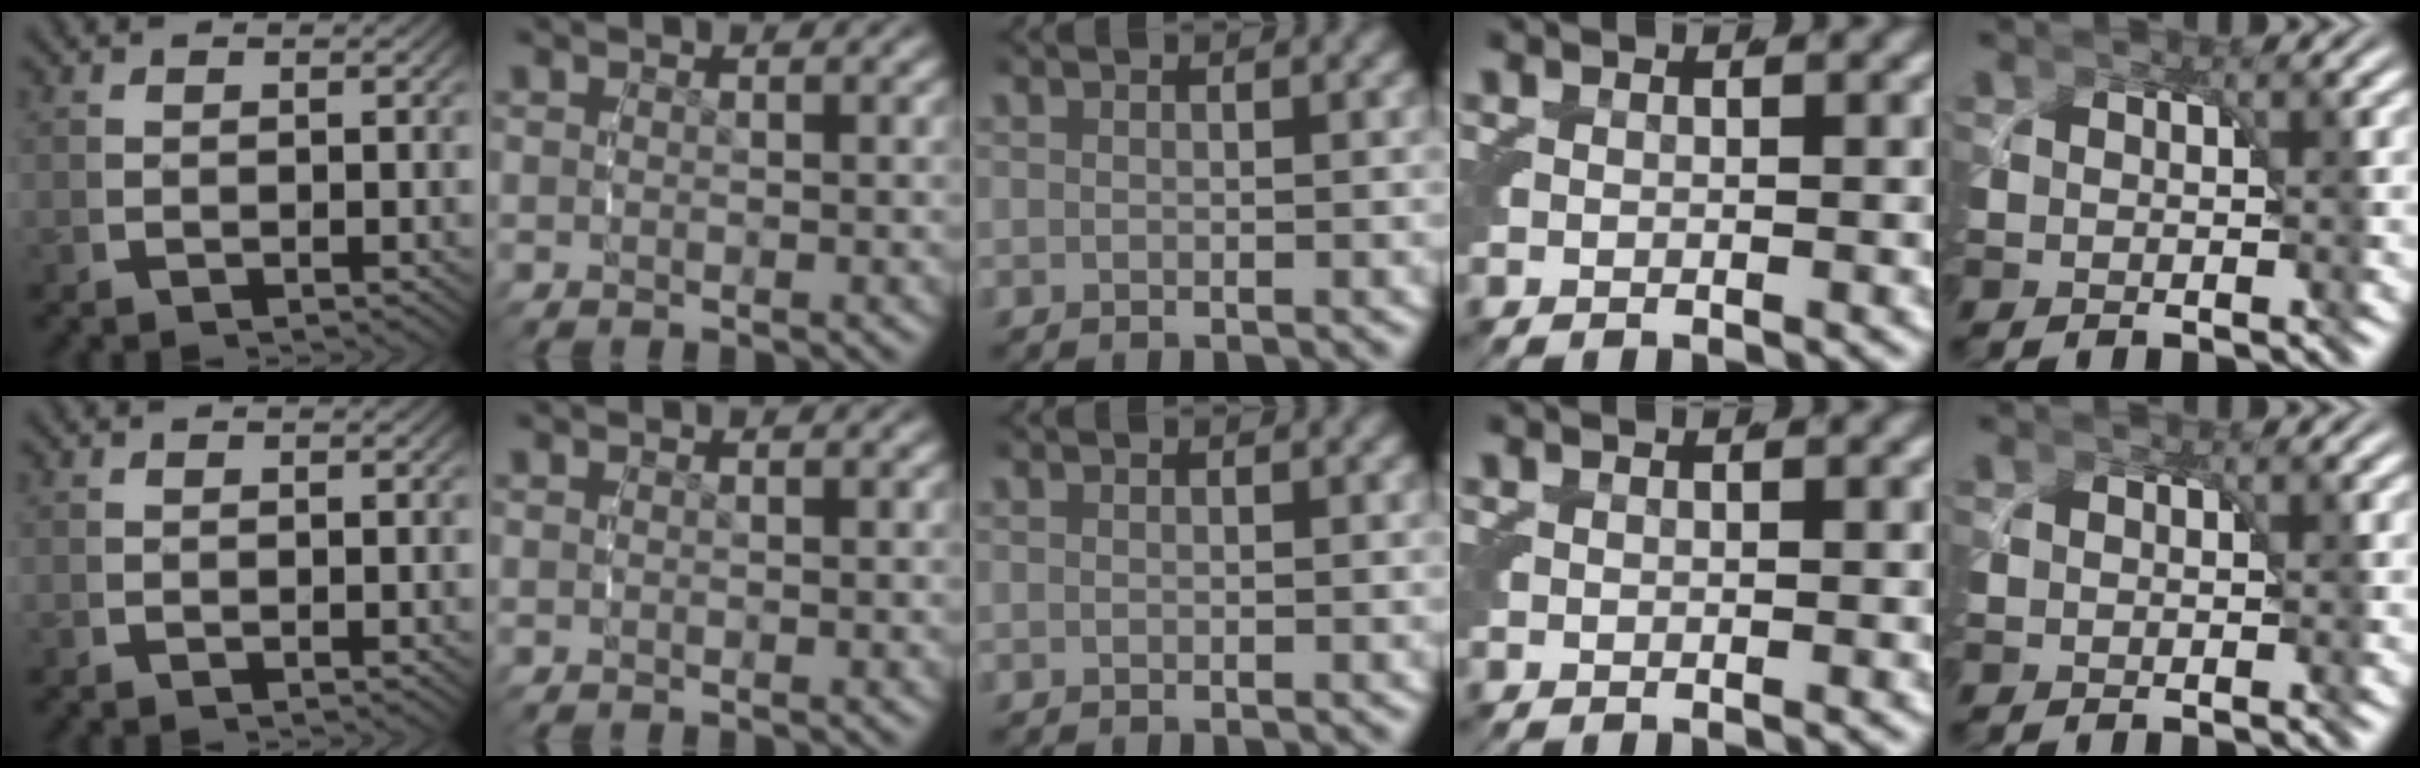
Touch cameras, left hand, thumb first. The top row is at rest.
{}